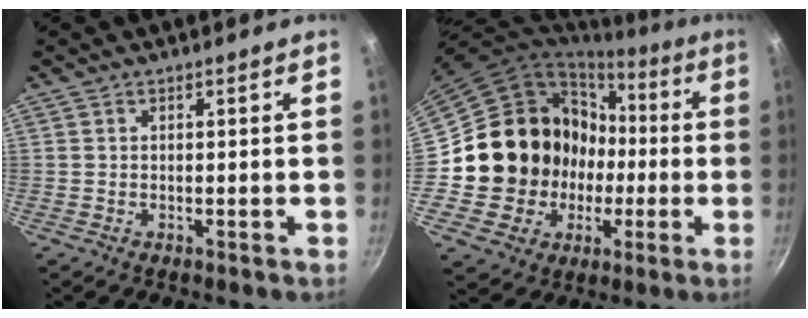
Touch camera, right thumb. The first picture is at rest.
{"total": 17.8, "force": [-0.7, 16.8, 5.9], "torque": [-0.069, 0.044, 0.009]}